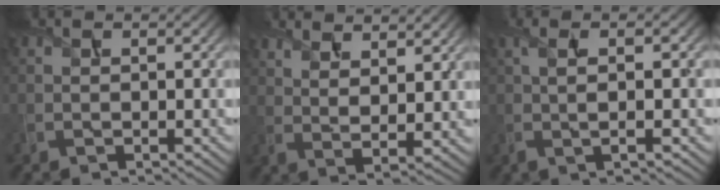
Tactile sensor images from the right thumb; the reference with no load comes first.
{"total": 6.8, "force": [5.0, 1.9, 4.3], "torque": [-0.078, -0.007, 0.085]}
{"total": 4.3, "force": [0.2, 0.8, 4.2], "torque": [-0.084, 0.008, -0.002]}